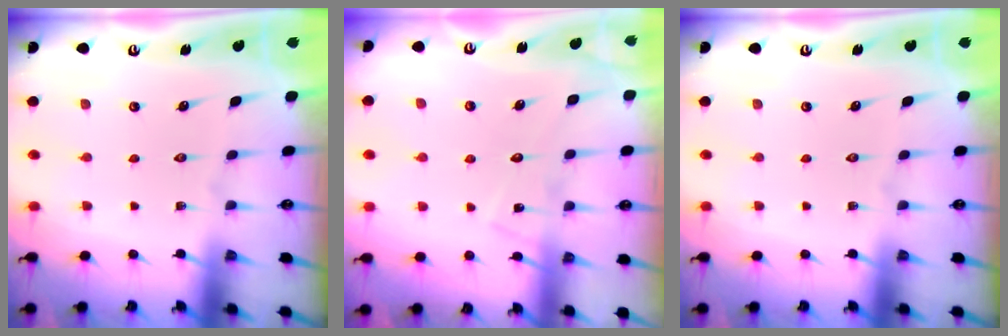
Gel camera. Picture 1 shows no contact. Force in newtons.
{"total": 9.5, "press": 9.5, "slide": 0.6}
{"total": 0.0}